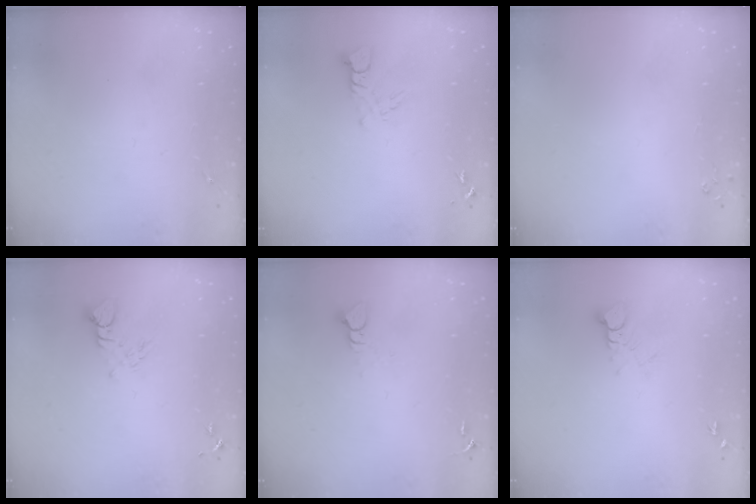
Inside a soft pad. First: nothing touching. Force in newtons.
{"total": 3.7, "press": 3.7, "slide": 0.4}
{"total": 2.7, "press": 2.7, "slide": 0.3}
{"total": 4.8, "press": 4.8, "slide": 0.2}
{"total": 3.9, "press": 3.8, "slide": 0.5}
{"total": 4.1, "press": 4.1, "slide": 0.2}